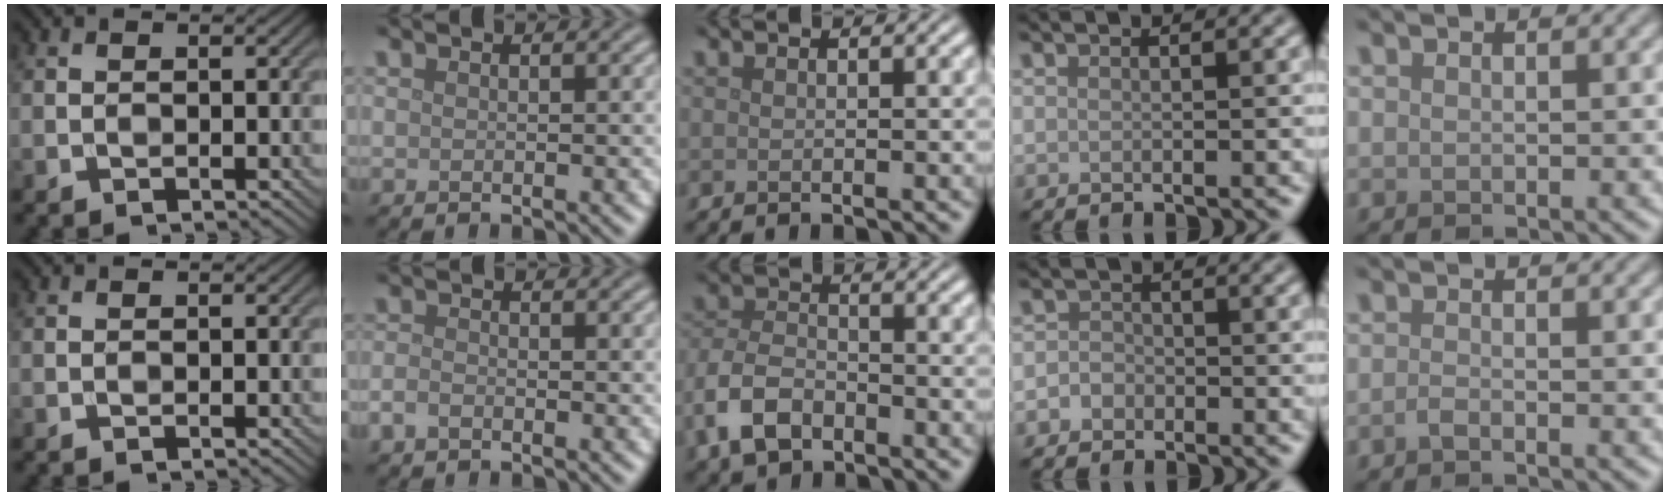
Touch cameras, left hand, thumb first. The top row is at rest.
{"index": {"total": 1.3, "force": [-0.9, 0.7, 0.8], "torque": [-0.017, -0.001, -0.020]}, "middle": {"total": 4.9, "force": [-2.7, 2.9, 2.8], "torque": [-0.061, -0.001, -0.062]}, "ring": {"total": 1.4, "force": [-0.7, 1.2, 0.3], "torque": [0.001, 0.002, -0.017]}, "little": {"total": 0.7, "force": [-0.5, 0.2, 0.5], "torque": [-0.011, 0.000, -0.011]}}